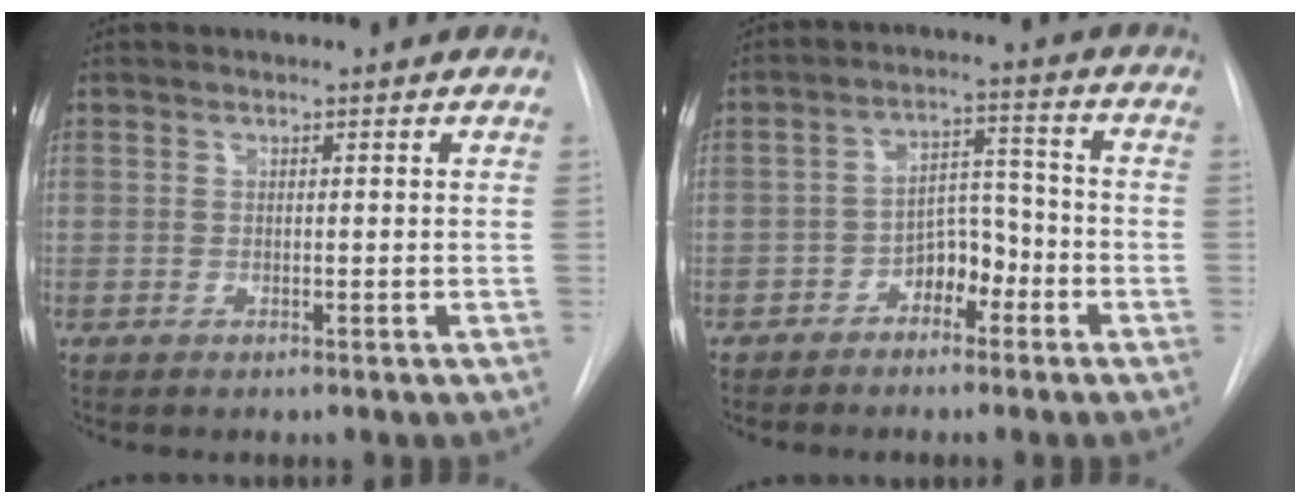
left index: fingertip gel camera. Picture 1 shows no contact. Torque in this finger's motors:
{"motor_torque": [0.07, 0.03, 0.07, 0.02]}